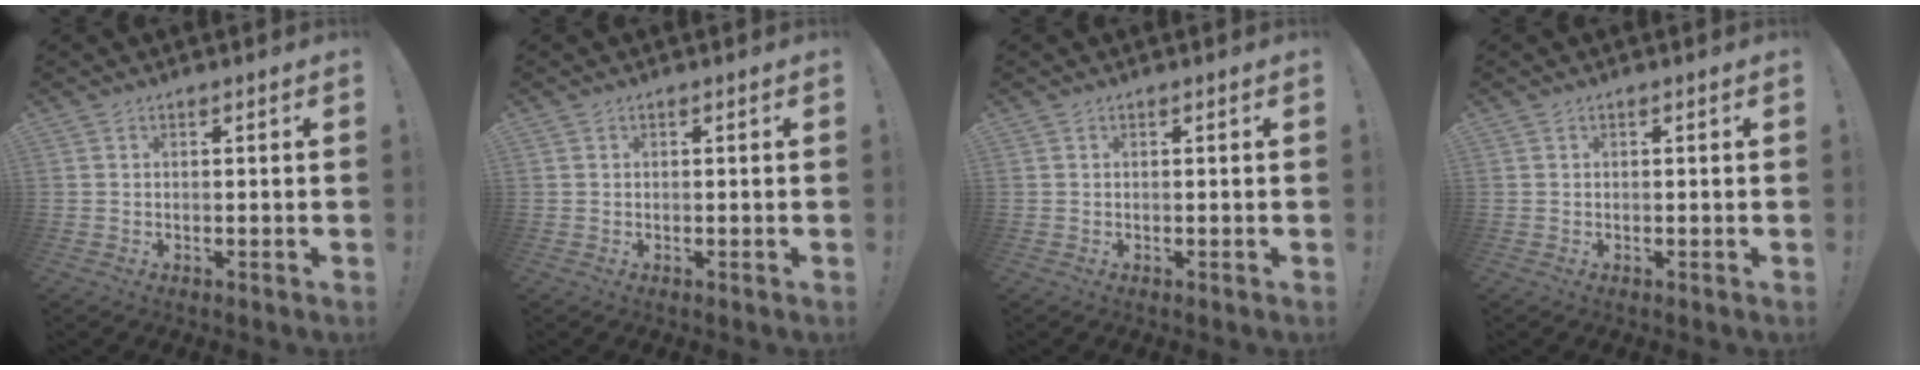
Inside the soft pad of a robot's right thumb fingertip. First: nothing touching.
{"total": 0.0}
{"total": 0.0}
{"total": 0.0}